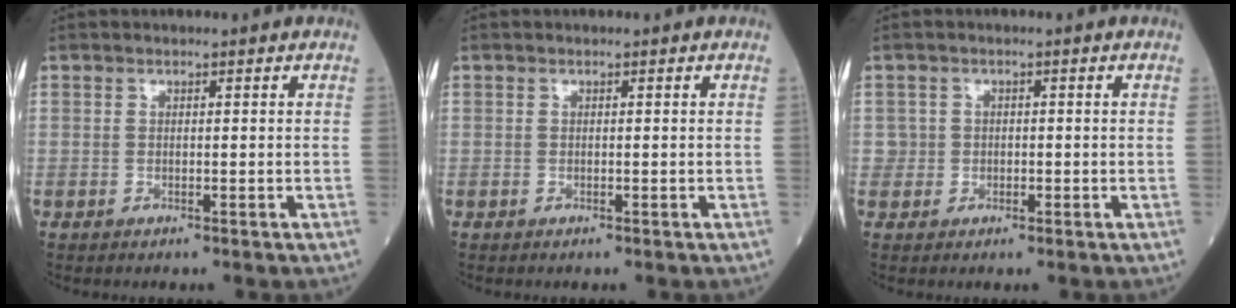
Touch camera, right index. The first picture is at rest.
{"total": 0.0}
{"total": 1.7, "force": [-0.2, 1.7, 0.0], "torque": [0.009, 0.009, -0.004]}